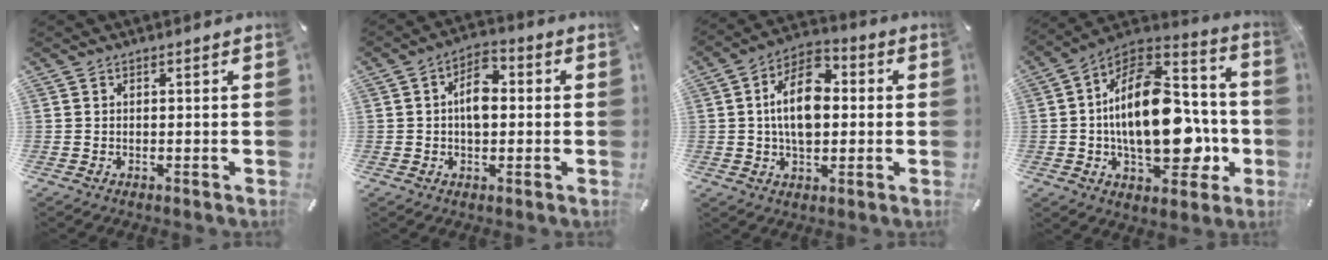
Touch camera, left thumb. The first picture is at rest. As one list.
[{"total": 7.1, "force": [0.3, 4.4, 5.6], "torque": [-0.080, 0.006, 0.002]}, {"total": 13.0, "force": [0.7, 8.3, 10.0], "torque": [-0.194, 0.003, 0.009]}, {"total": 22.1, "force": [-2.9, 13.2, 17.5], "torque": [-0.299, 0.000, -0.046]}]